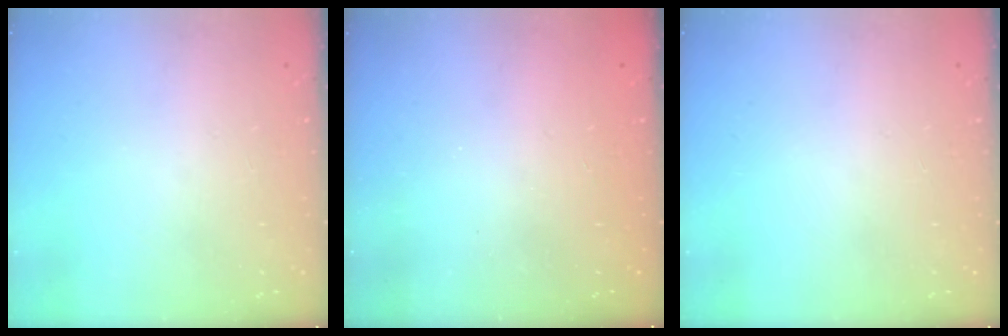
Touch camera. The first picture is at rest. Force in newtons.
{"total": 2.4, "press": 2.3, "slide": 0.8}
{"total": 0.0}